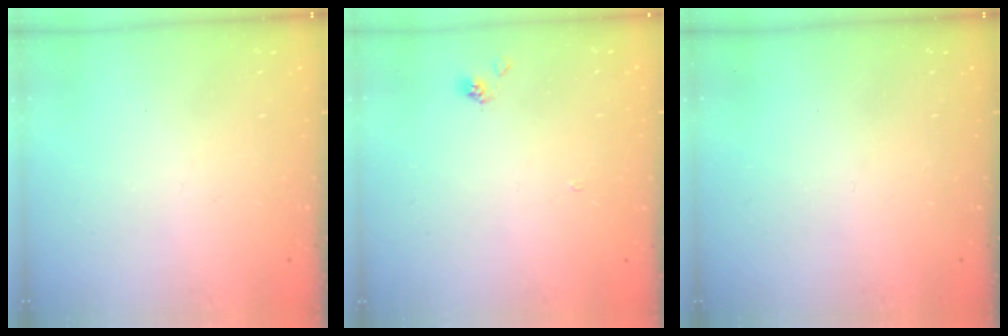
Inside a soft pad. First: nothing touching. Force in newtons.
{"total": 1.4, "press": 1.4, "slide": 0.3}
{"total": 0.0}